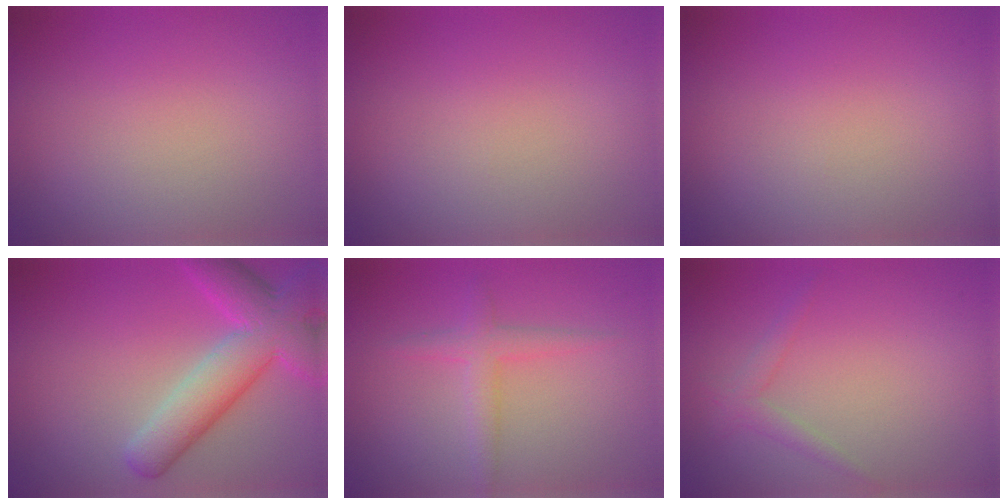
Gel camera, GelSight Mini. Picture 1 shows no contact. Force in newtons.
{"total": 0.0}
{"total": 0.0}
{"total": 7.3, "press": 7.3, "slide": 0.3}
{"total": 2.2, "press": 2.2, "slide": 0.0}
{"total": 1.4, "press": 1.4, "slide": 0.1}